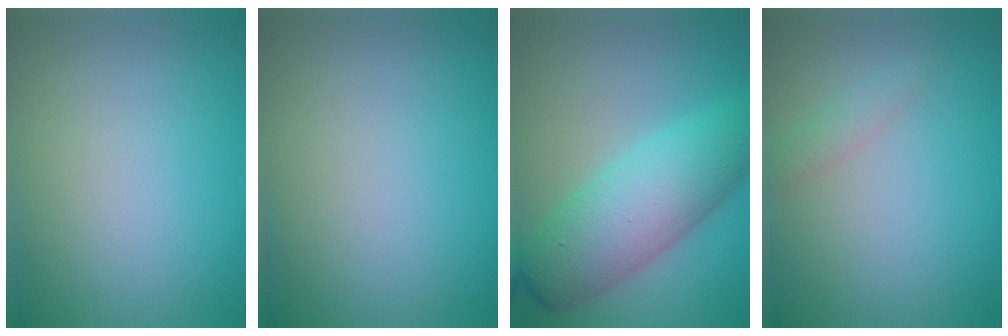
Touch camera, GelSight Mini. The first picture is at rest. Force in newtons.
{"total": 0.0}
{"total": 7.6, "press": 7.6, "slide": 0.2}
{"total": 1.2, "press": 1.2, "slide": 0.1}